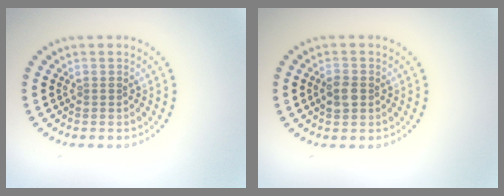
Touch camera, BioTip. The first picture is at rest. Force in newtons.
{"total": 1.8, "press": 1.8, "slide": 0.3}